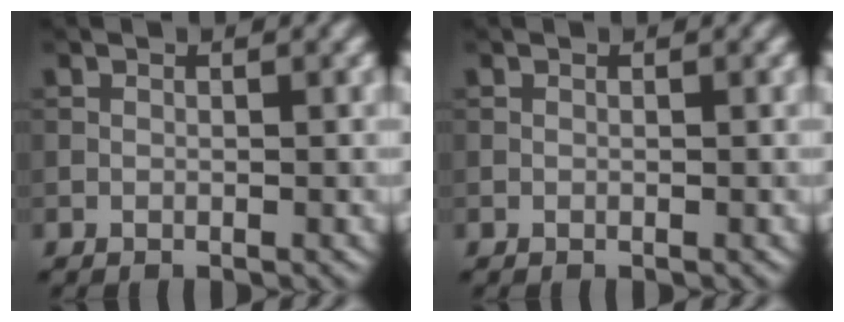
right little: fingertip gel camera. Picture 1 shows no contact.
{"total": 0.0}